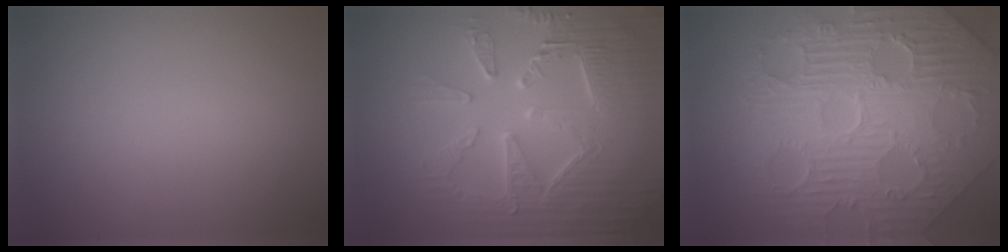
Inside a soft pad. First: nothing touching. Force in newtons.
{"total": 9.3, "press": 6.4, "slide": 6.7}
{"total": 12.3, "press": 8.2, "slide": 9.2}